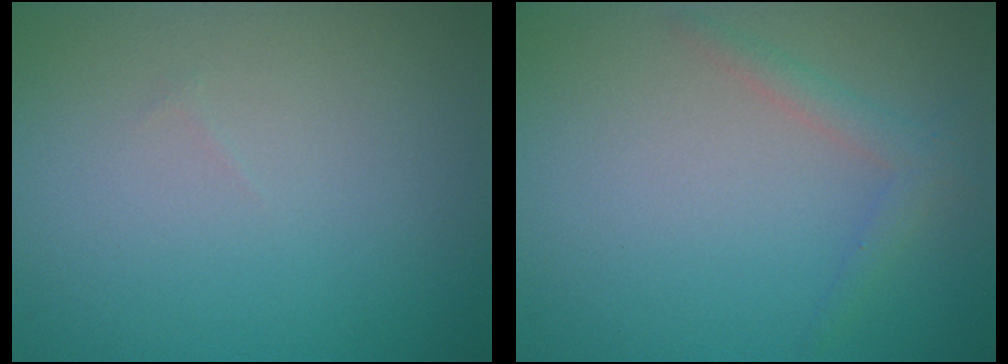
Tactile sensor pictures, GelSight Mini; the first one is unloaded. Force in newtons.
{"total": 1.5, "press": 1.5, "slide": 0.1}